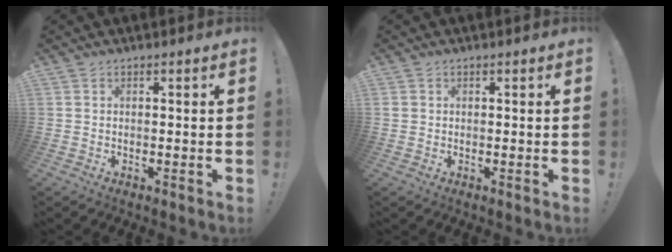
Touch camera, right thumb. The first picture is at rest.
{"total": 0.9, "force": [0.3, 0.8, 0.1], "torque": [-0.010, 0.006, 0.008]}